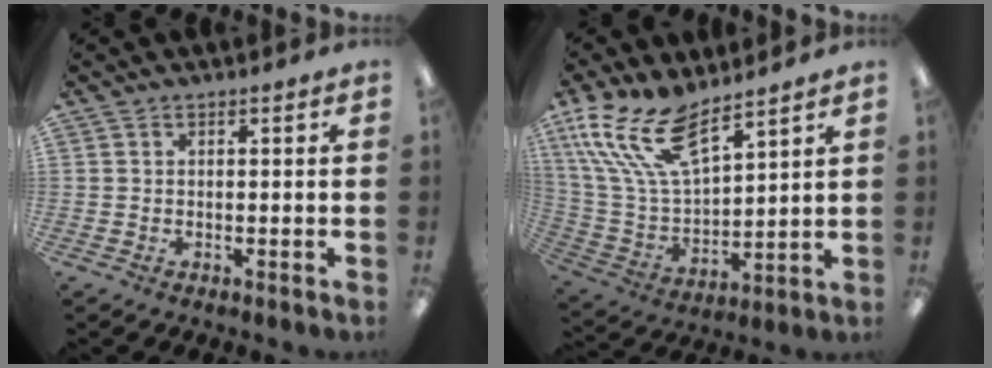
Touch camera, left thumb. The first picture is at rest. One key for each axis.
{"total": 18.1, "fx": 11.6, "fy": 7.8, "fz": 11.4, "tx": -0.260, "ty": -0.057, "tz": 0.214}